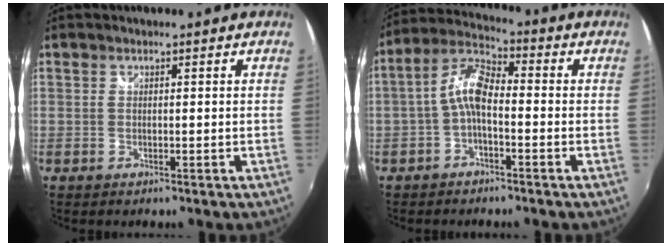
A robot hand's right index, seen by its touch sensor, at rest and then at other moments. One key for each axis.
{"total": 7.0, "fx": -1.8, "fy": 2.9, "fz": 6.1, "tx": -0.137, "ty": 0.022, "tz": -0.039}